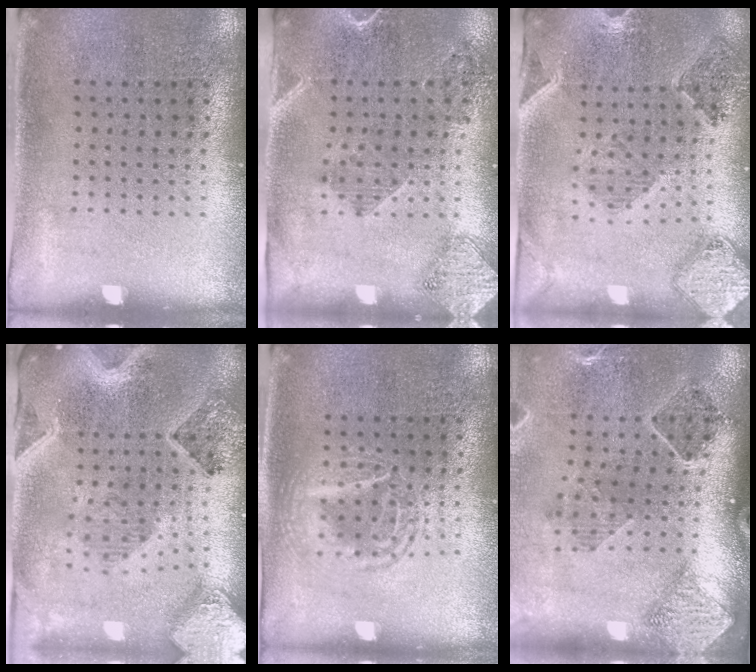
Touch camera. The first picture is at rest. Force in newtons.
{"total": 1.8, "press": 1.6, "slide": 0.9}
{"total": 1.5, "press": 1.4, "slide": 0.4}
{"total": 3.3, "press": 2.8, "slide": 1.8}
{"total": 1.4, "press": 1.4, "slide": 0.1}
{"total": 1.7, "press": 1.6, "slide": 0.4}